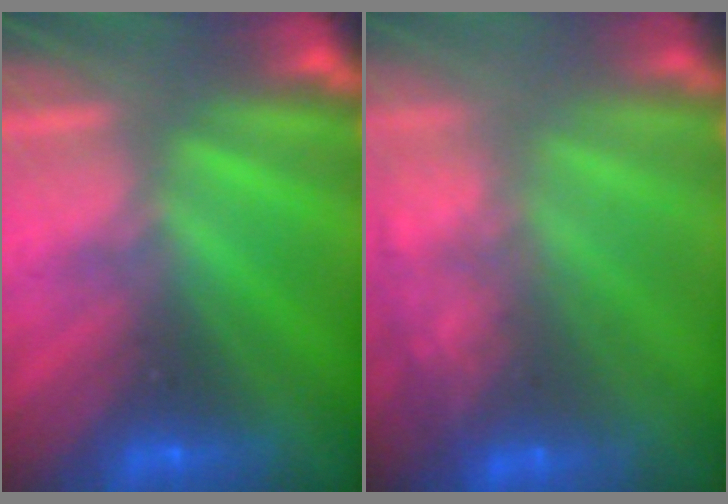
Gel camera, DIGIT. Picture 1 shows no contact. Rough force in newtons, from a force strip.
{"total": 5.7}